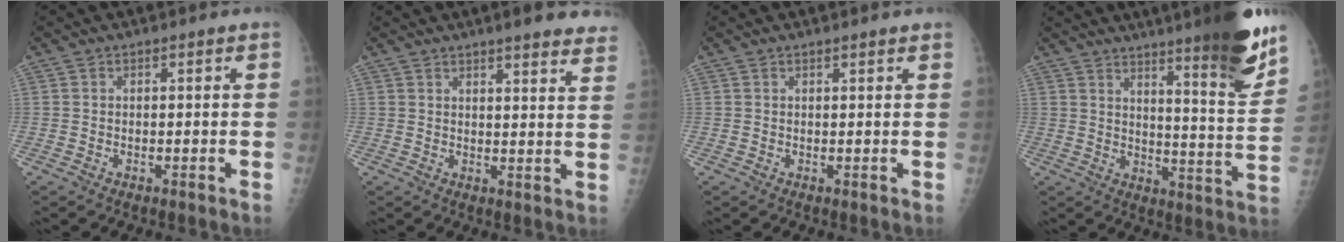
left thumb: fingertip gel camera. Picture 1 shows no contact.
{"total": 12.7, "force": [10.7, 1.6, 6.7], "torque": [-0.056, -0.040, 0.114]}
{"total": 1.6, "force": [1.4, 0.0, 0.8], "torque": [-0.005, -0.001, 0.021]}
{"total": 18.8, "force": [13.3, 1.7, 13.2], "torque": [-0.157, -0.079, 0.185]}